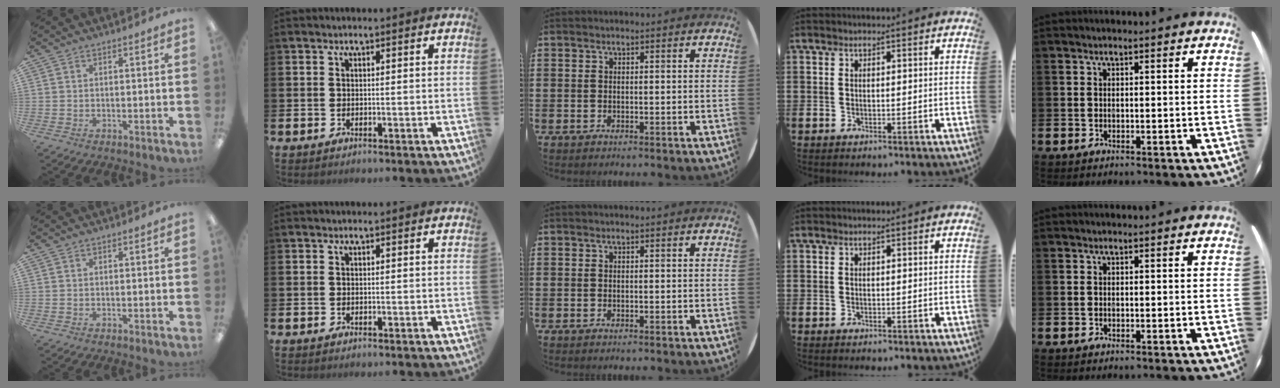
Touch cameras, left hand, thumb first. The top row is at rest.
{}